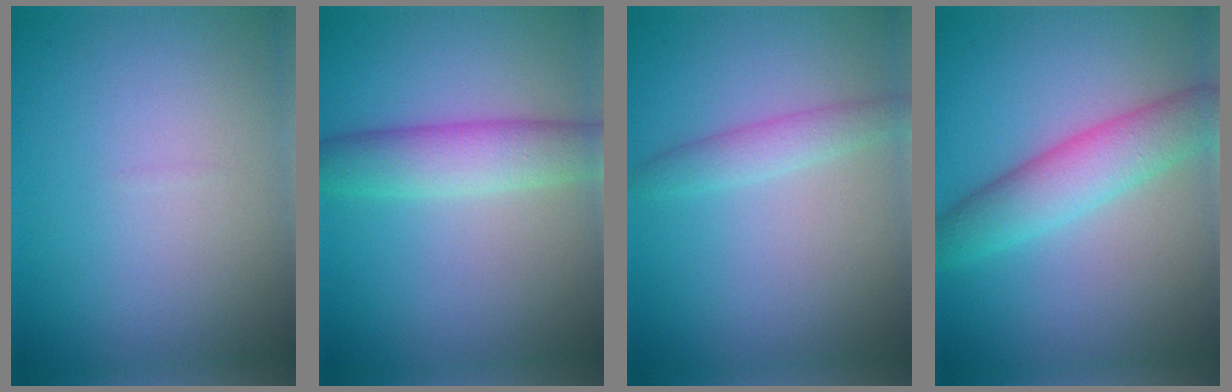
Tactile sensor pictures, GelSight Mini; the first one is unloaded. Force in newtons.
{"total": 4.5, "press": 4.5, "slide": 0.1}
{"total": 2.1, "press": 2.1, "slide": 0.1}
{"total": 5.1, "press": 5.1, "slide": 0.2}